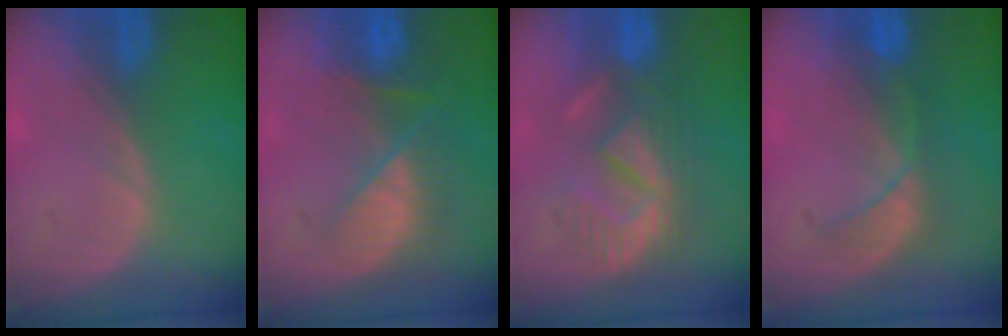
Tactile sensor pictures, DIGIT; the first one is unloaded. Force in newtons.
{"total": 7.8, "press": 7.1, "slide": 3.1}
{"total": 8.5, "press": 8.3, "slide": 1.8}
{"total": 5.1, "press": 5.1, "slide": 0.7}